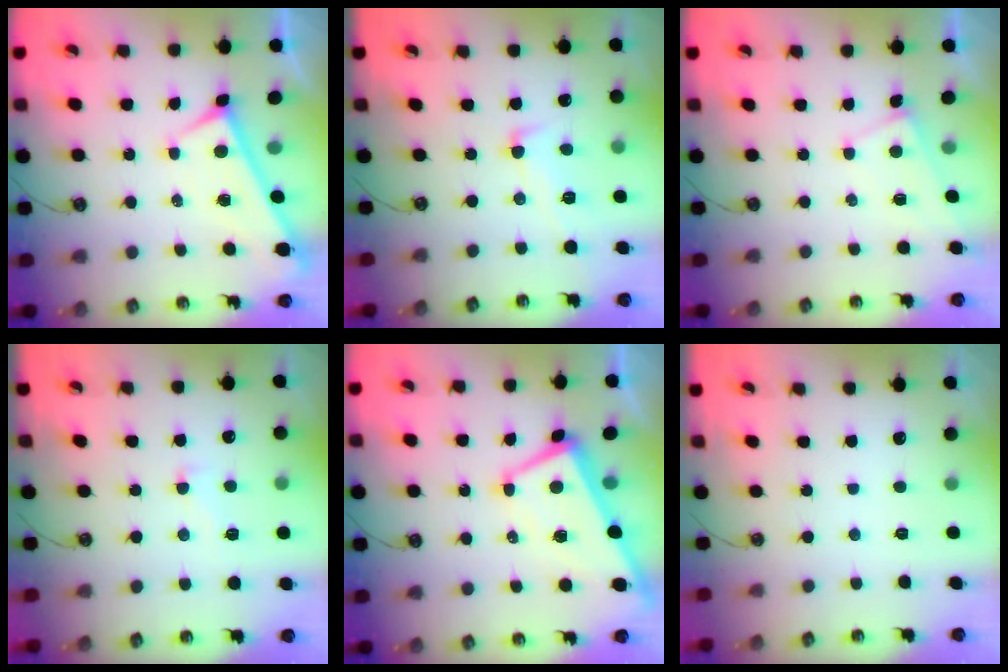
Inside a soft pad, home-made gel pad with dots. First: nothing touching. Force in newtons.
{"total": 2.1, "press": 1.8, "slide": 1.1}
{"total": 0.6, "press": 0.6, "slide": 0.2}
{"total": 2.3, "press": 2.2, "slide": 0.9}
{"total": 2.8, "press": 2.7, "slide": 0.9}
{"total": 0.0}